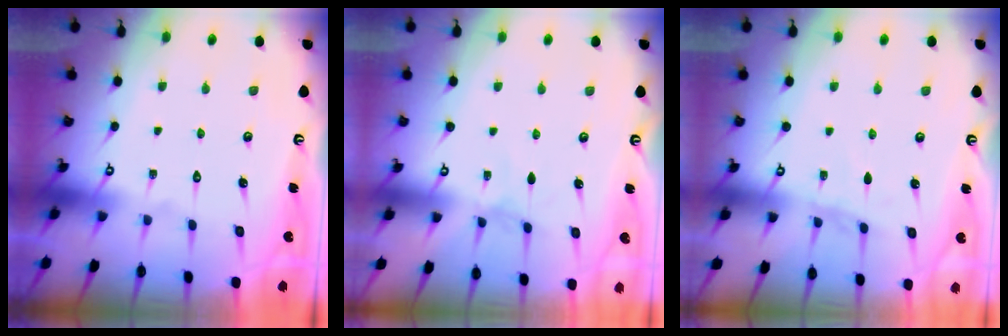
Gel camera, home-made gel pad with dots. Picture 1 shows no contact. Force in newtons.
{"total": 2.1, "press": 2.1, "slide": 0.3}
{"total": 4.4, "press": 4.4, "slide": 0.5}